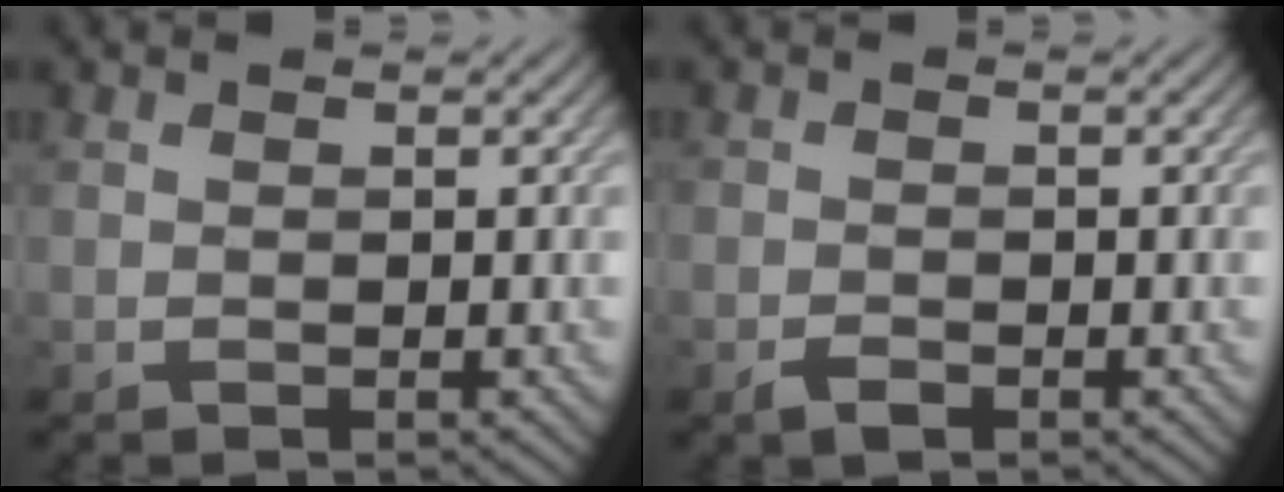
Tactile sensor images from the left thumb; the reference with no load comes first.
{"total": 1.7, "force": [-1.1, 1.0, 0.9], "torque": [-0.018, -0.003, -0.023]}